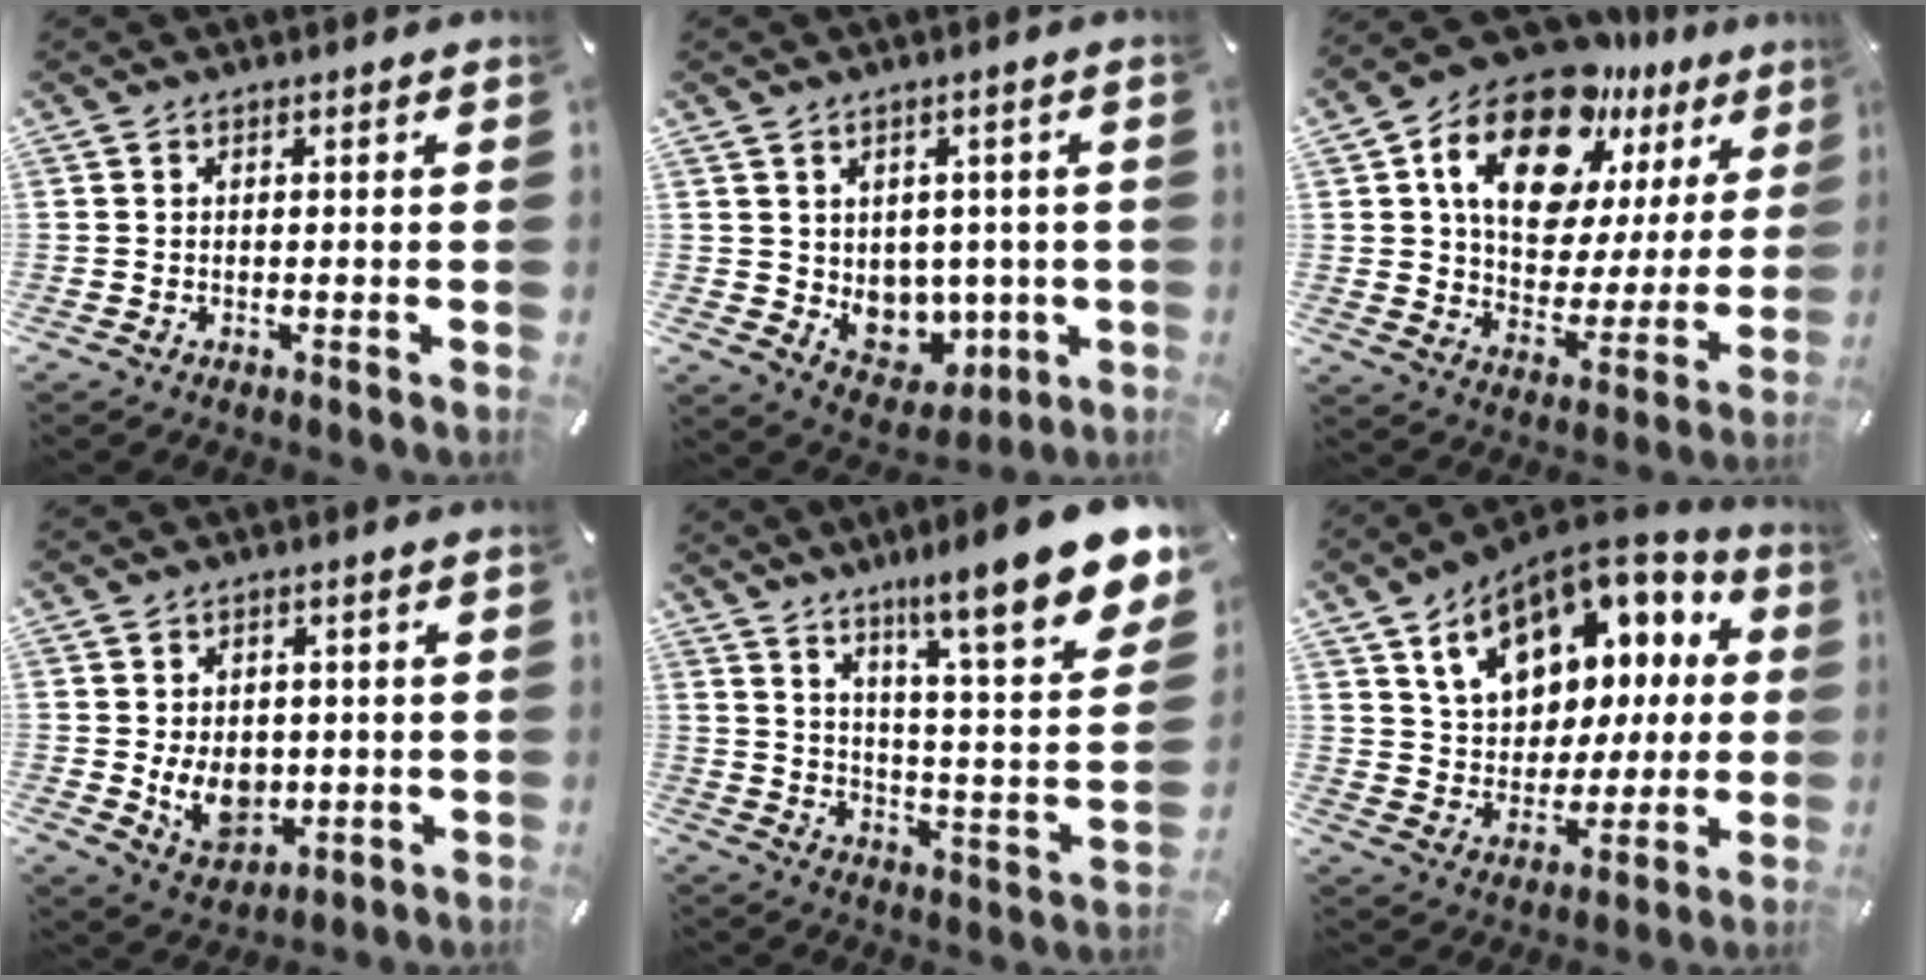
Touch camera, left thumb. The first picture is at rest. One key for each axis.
{"total": 7.5, "fx": 2.4, "fy": 6.9, "fz": 1.7, "tx": -0.018, "ty": -0.036, "tz": 0.059}
{"total": 19.4, "fx": 13.1, "fy": 10.6, "fz": 9.6, "tx": -0.166, "ty": -0.084, "tz": 0.229}
{"total": 8.5, "fx": -0.7, "fy": 6.9, "fz": 4.9, "tx": -0.092, "ty": 0.001, "tz": -0.009}
{"total": 16.5, "fx": 12.1, "fy": 2.8, "fz": 10.9, "tx": -0.159, "ty": -0.105, "tz": 0.189}
{"total": 15.0, "fx": 7.5, "fy": 10.6, "fz": 7.5, "tx": -0.117, "ty": -0.048, "tz": 0.137}